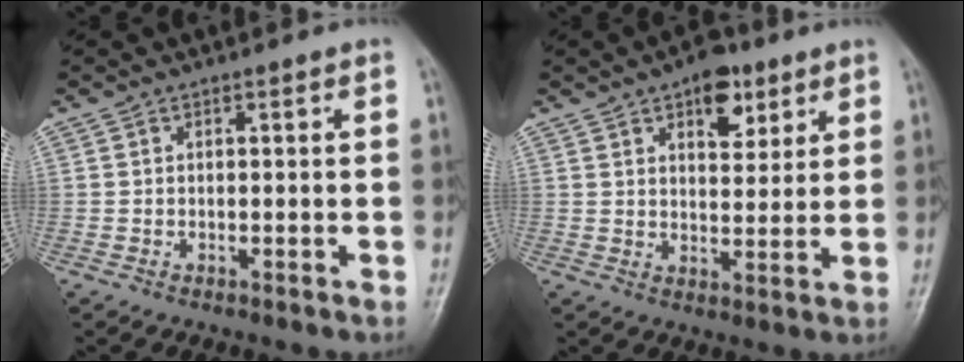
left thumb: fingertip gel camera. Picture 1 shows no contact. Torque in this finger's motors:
{"motor_torque": [0.22, 0.11, 0.11, -0.22, 0.05]}